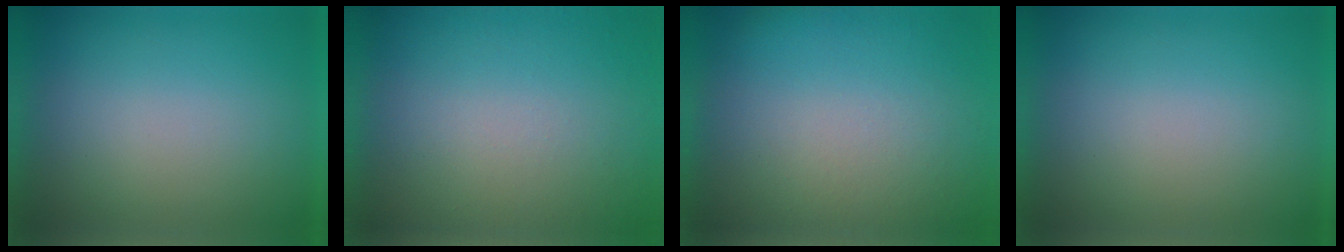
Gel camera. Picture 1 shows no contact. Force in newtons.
{"total": 6.0}
{"total": 5.8}
{"total": 0.0}